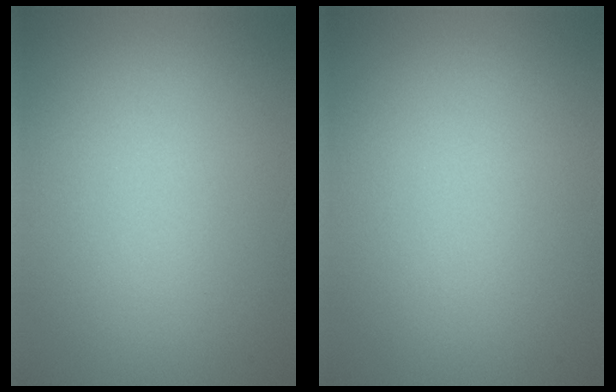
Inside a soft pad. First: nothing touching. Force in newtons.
{"total": 0.0}